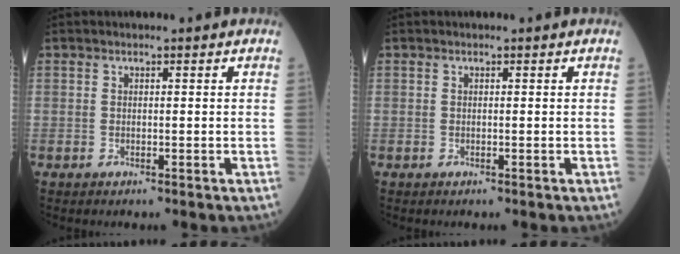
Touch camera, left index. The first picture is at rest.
{"total": 0.0}